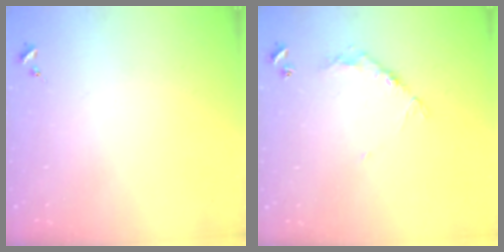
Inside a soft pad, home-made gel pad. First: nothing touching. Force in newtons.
{"total": 8.1, "press": 8.1, "slide": 0.7}